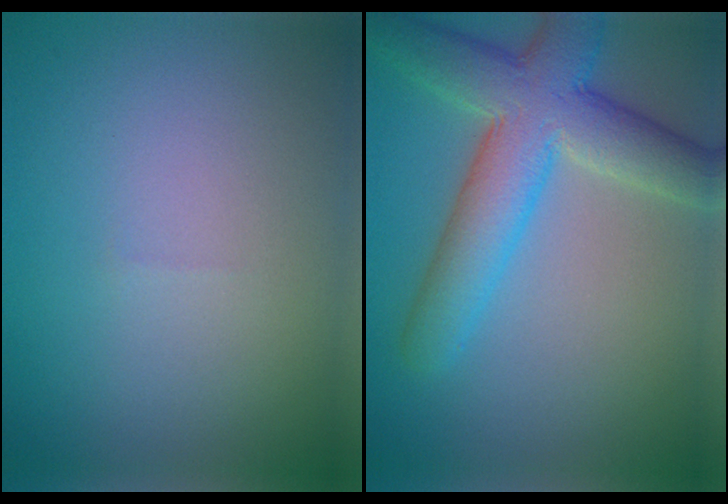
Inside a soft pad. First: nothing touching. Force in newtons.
{"total": 7.9, "press": 7.9, "slide": 0.5}